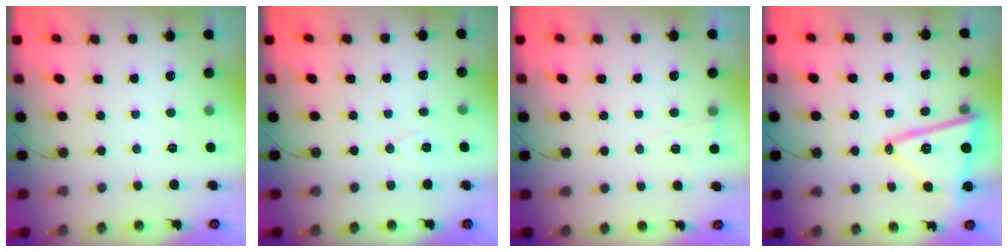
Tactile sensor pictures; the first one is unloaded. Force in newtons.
{"total": 6.3, "press": 4.4, "slide": 4.5}
{"total": 4.4, "press": 3.2, "slide": 3.0}
{"total": 15.6, "press": 15.5, "slide": 1.7}